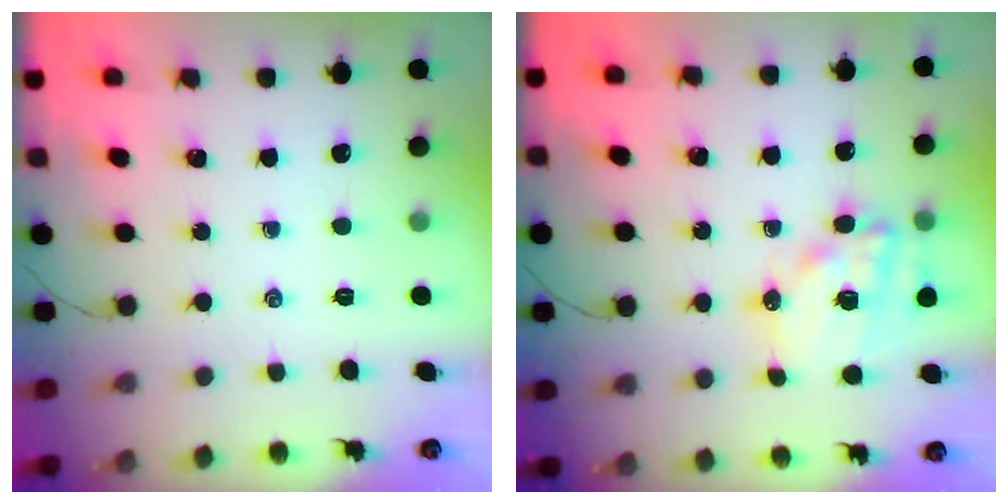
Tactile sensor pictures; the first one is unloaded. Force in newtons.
{"total": 14.4, "press": 14.0, "slide": 3.4}